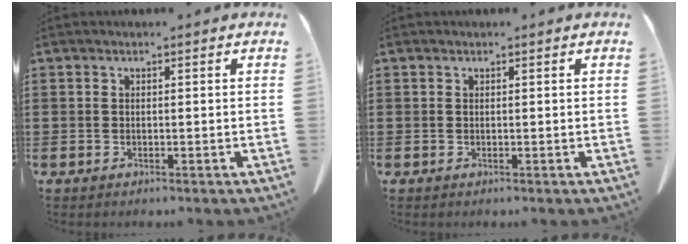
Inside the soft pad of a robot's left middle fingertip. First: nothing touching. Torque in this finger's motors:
{"motor_torque": [-0.23, 0.02, 0.02, 0.00]}